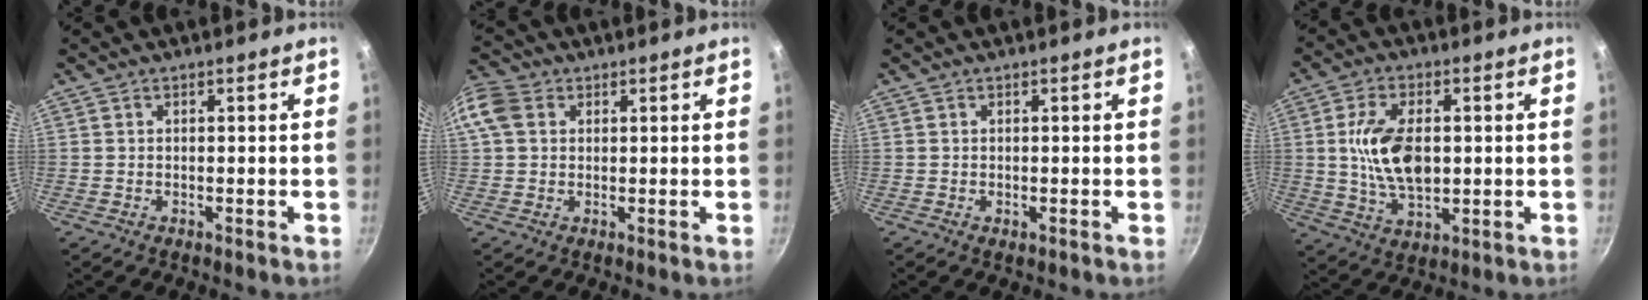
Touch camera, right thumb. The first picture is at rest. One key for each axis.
{"total": 6.7, "fx": 1.8, "fy": 5.1, "fz": 3.9, "tx": -0.076, "ty": 0.011, "tz": 0.023}
{"total": 0.9, "fx": -0.2, "fy": 0.5, "fz": 0.7, "tx": -0.012, "ty": -0.002, "tz": -0.001}
{"total": 12.4, "fx": 0.9, "fy": 7.0, "fz": 10.2, "tx": -0.174, "ty": 0.000, "tz": 0.018}